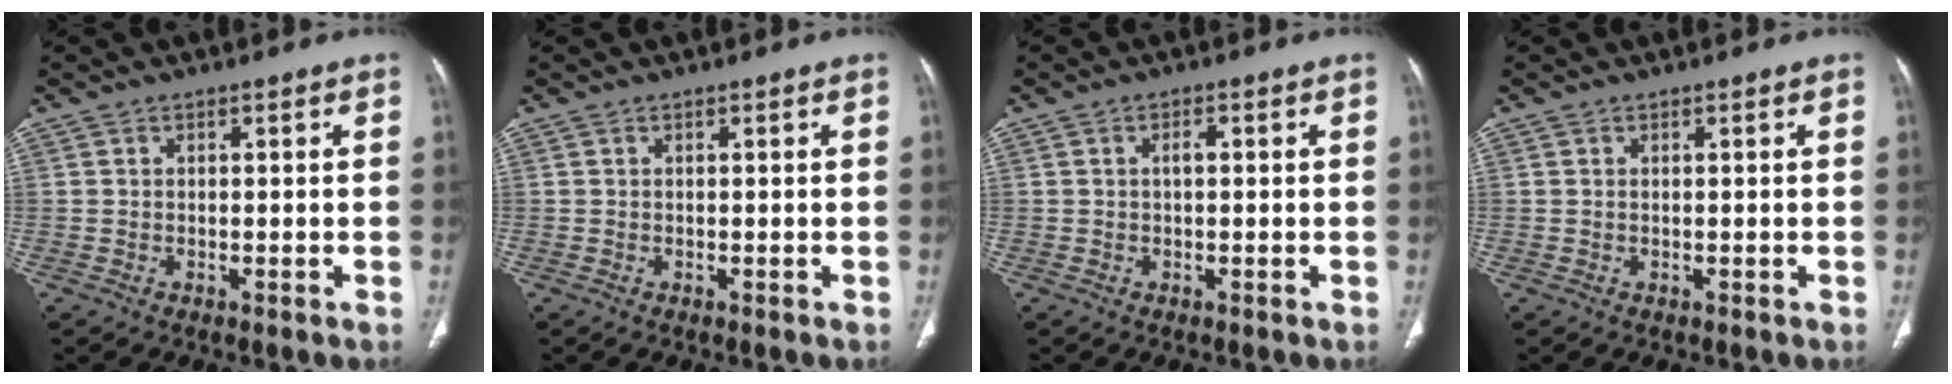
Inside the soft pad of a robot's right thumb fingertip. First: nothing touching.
{"total": 0.0}
{"total": 1.3, "force": [0.1, 0.7, 1.2], "torque": [-0.018, 0.003, -0.001]}
{"total": 0.0}